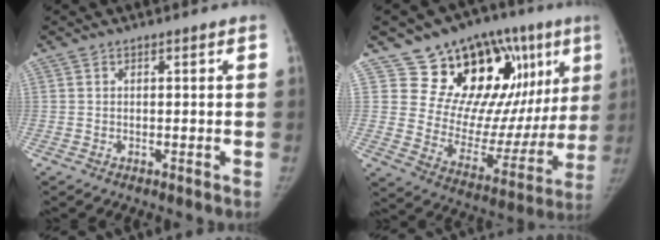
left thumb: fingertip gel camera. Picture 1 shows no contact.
{"total": 25.2, "force": [12.0, 13.7, 17.4], "torque": [-0.176, -0.038, 0.195]}